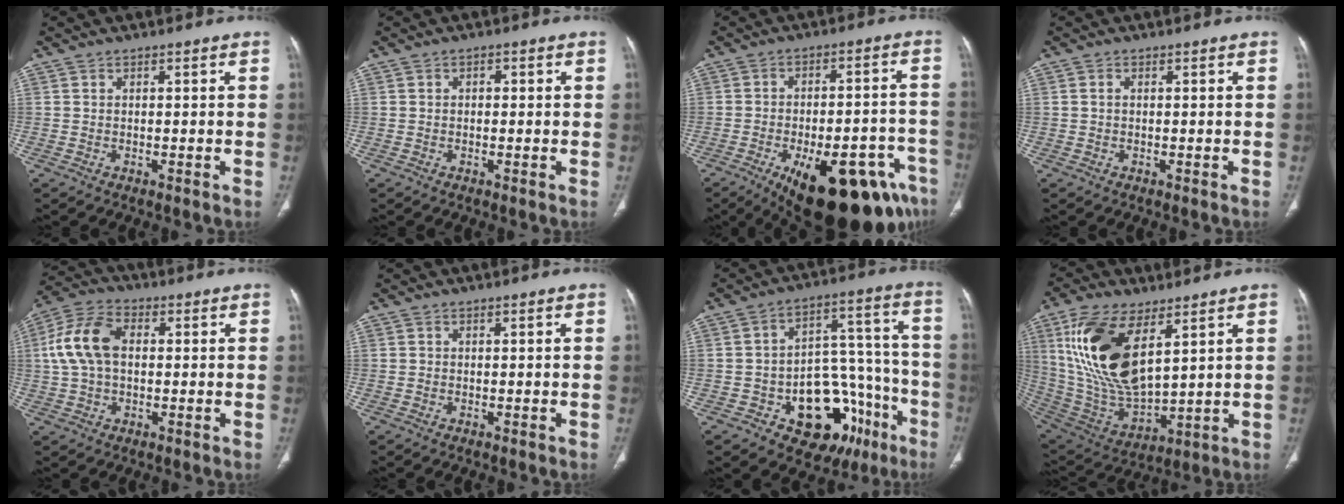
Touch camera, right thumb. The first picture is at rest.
{"total": 1.1, "force": [0.1, 0.8, 0.8], "torque": [-0.005, 0.004, -0.002]}
{"total": 24.6, "force": [-12.8, 9.9, 18.6], "torque": [-0.189, 0.051, -0.167]}
{"total": 0.7, "force": [0.0, 0.4, 0.5], "torque": [-0.011, 0.001, 0.000]}
{"total": 11.1, "force": [1.2, 7.1, 8.4], "torque": [-0.176, 0.028, 0.019]}
{"total": 0.0}
{"total": 20.4, "force": [-9.4, 12.6, 13.0], "torque": [-0.113, 0.093, -0.121]}
{"total": 20.2, "force": [7.8, 9.3, 16.2], "torque": [-0.315, -0.031, 0.162]}